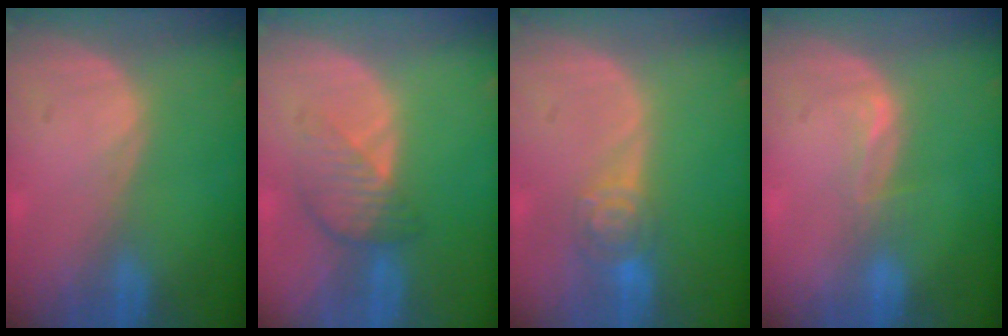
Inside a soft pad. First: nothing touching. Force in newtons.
{"total": 4.5, "press": 4.0, "slide": 2.1}
{"total": 4.6, "press": 4.3, "slide": 1.7}
{"total": 2.2, "press": 1.7, "slide": 1.4}